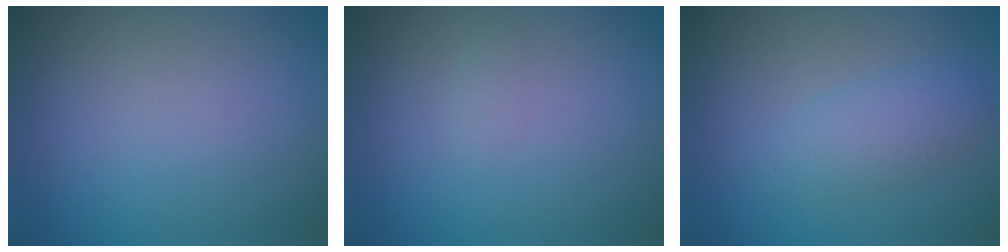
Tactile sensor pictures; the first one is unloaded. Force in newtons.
{"total": 0.5, "press": 0.5, "slide": 0.0}
{"total": 2.5, "press": 2.5, "slide": 0.0}